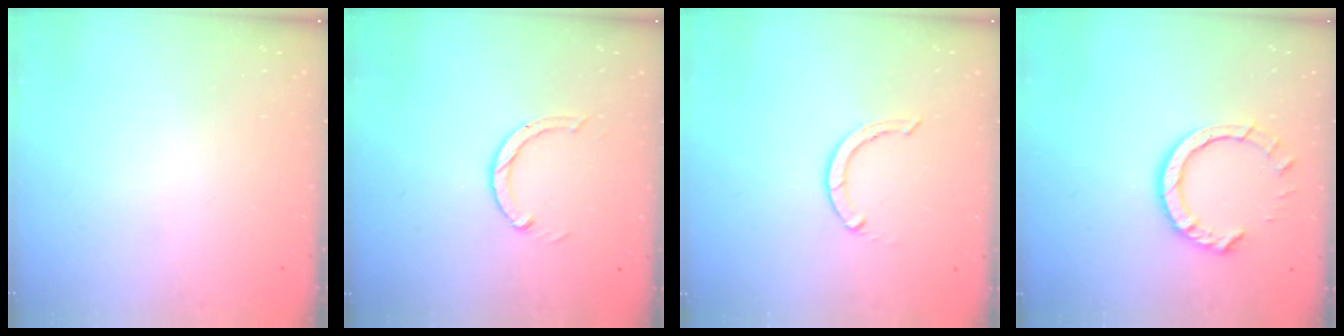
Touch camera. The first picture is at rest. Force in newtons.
{"total": 3.0, "press": 3.0, "slide": 0.3}
{"total": 3.1, "press": 3.0, "slide": 0.3}
{"total": 8.6, "press": 8.5, "slide": 0.6}